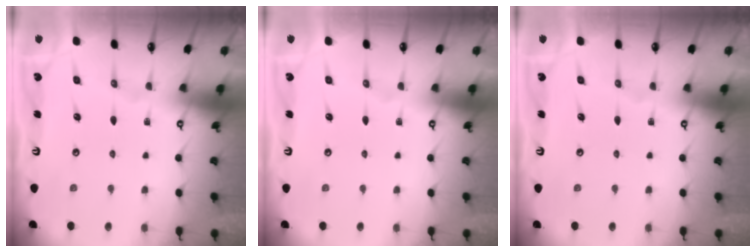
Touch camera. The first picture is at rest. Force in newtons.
{"total": 0.0}
{"total": 0.0}